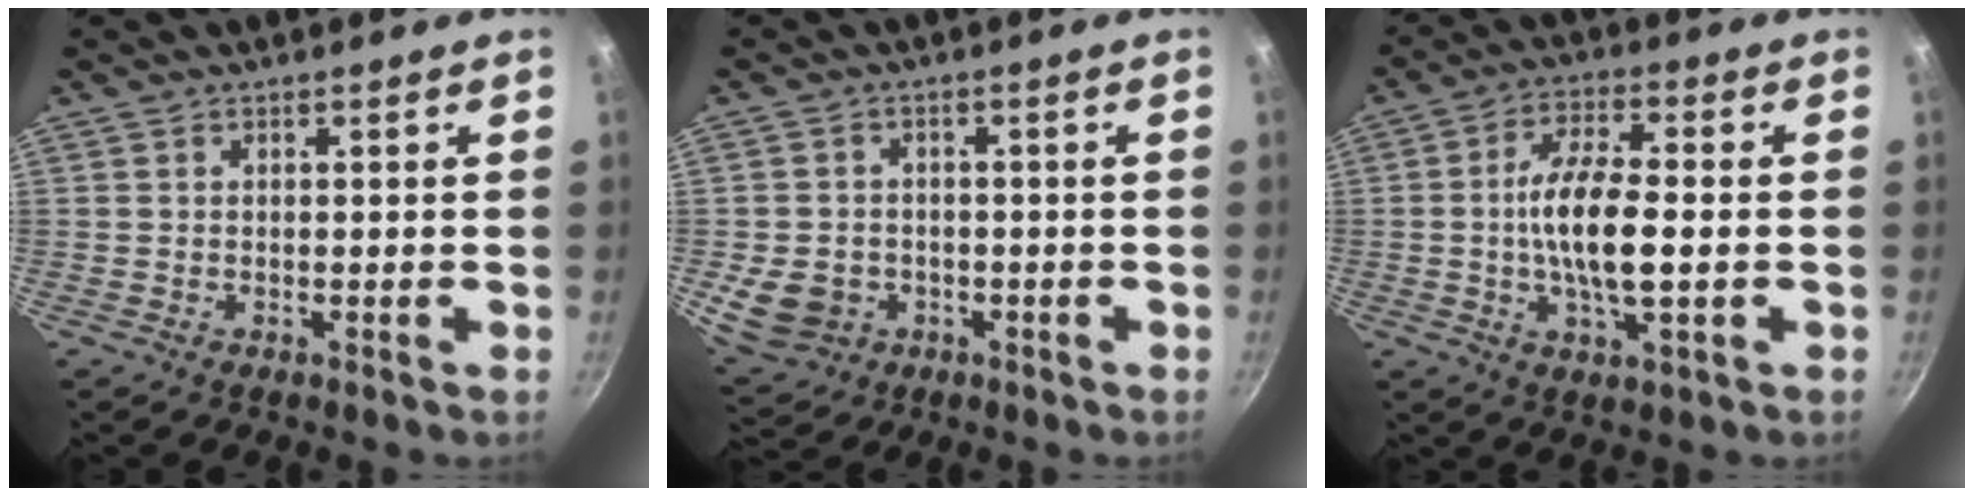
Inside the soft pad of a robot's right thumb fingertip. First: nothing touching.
{"total": 8.4, "force": [-2.1, 7.0, 4.1], "torque": [-0.064, 0.010, -0.022]}
{"total": 12.2, "force": [-1.1, 4.5, 11.3], "torque": [-0.209, 0.013, -0.025]}